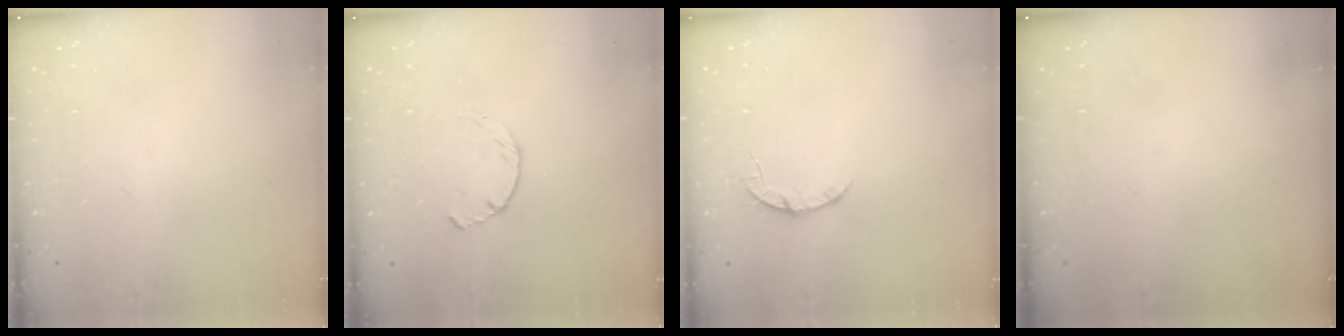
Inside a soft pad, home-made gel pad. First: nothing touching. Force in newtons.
{"total": 2.2, "press": 2.2, "slide": 0.4}
{"total": 3.5, "press": 3.4, "slide": 0.4}
{"total": 0.0}